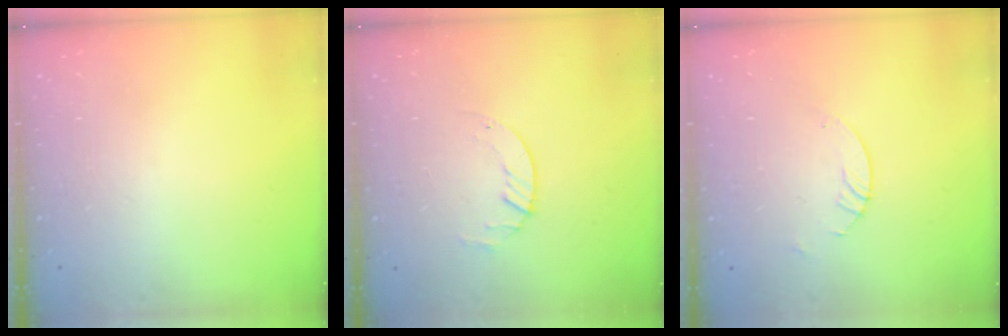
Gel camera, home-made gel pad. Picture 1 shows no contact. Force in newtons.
{"total": 1.4, "press": 1.4, "slide": 0.2}
{"total": 3.0, "press": 2.9, "slide": 0.3}